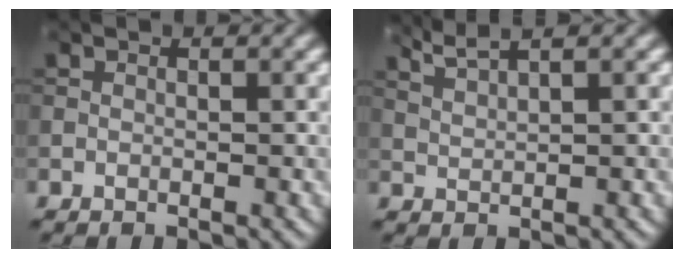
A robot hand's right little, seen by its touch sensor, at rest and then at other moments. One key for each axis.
{"total": 2.8, "fx": 2.2, "fy": 0.5, "fz": 1.7, "tx": -0.029, "ty": 0.009, "tz": 0.042}